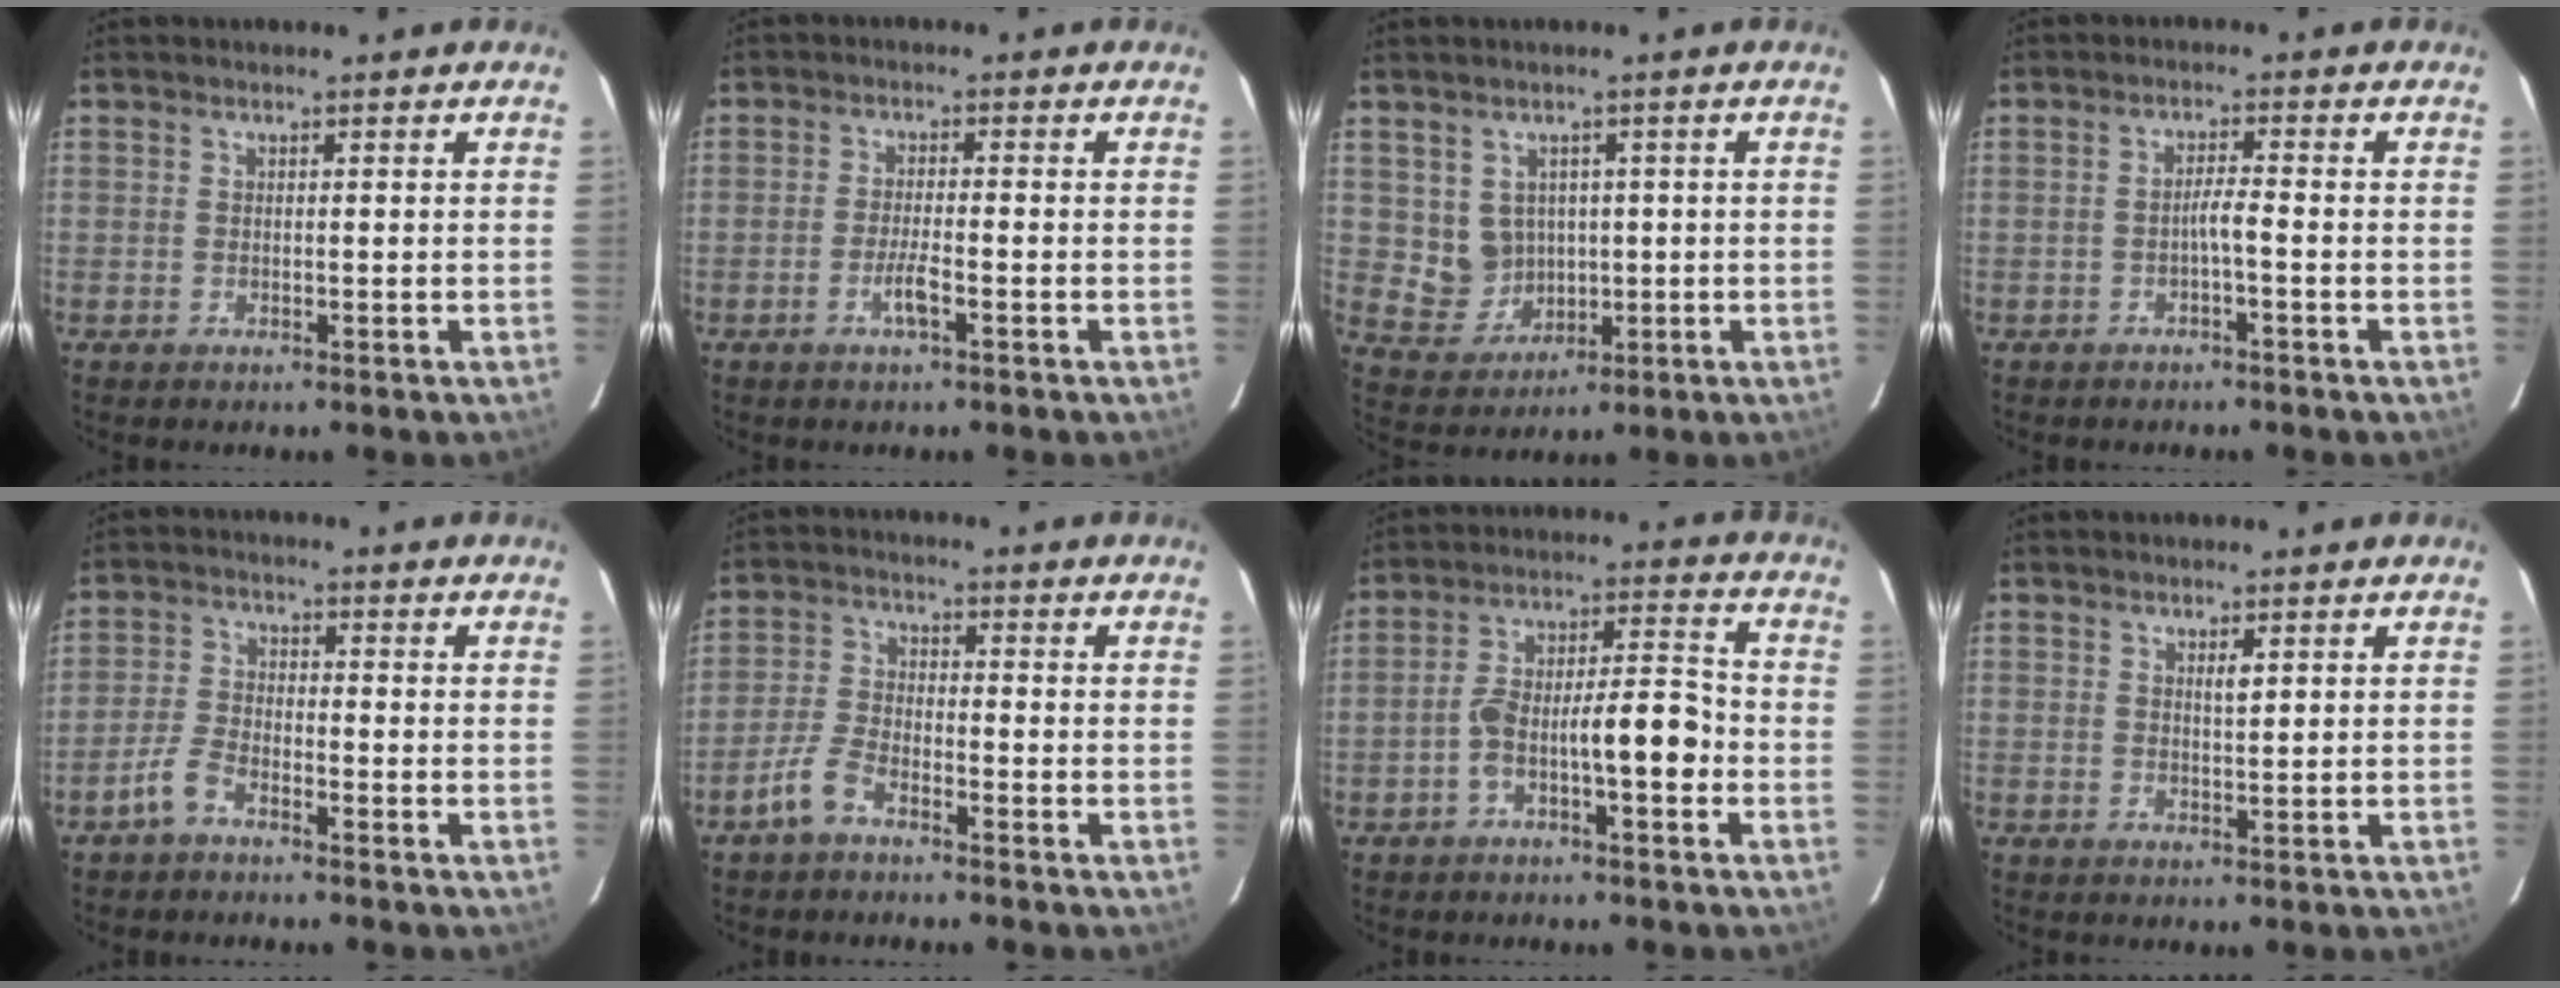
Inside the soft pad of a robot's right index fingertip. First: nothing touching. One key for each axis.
{"total": 3.0, "fx": -1.4, "fy": 0.2, "fz": 2.6, "tx": -0.052, "ty": -0.001, "tz": -0.028}
{"total": 5.7, "fx": 0.9, "fy": 5.4, "fz": 1.6, "tx": -0.032, "ty": 0.011, "tz": 0.032}
{"total": 2.2, "fx": -0.9, "fy": -0.1, "fz": 2.0, "tx": -0.034, "ty": 0.003, "tz": -0.019}
{"total": 3.8, "fx": -2.9, "fy": 1.3, "fz": 2.1, "tx": -0.055, "ty": 0.003, "tz": -0.060}
{"total": 4.7, "fx": -3.5, "fy": 1.5, "fz": 2.7, "tx": -0.071, "ty": 0.001, "tz": -0.073}
{"total": 9.3, "fx": -3.4, "fy": 2.0, "fz": 8.4, "tx": -0.144, "ty": 0.038, "tz": -0.054}
{"total": 1.2, "fx": 0.6, "fy": 0.2, "fz": 1.0, "tx": -0.021, "ty": -0.002, "tz": 0.011}